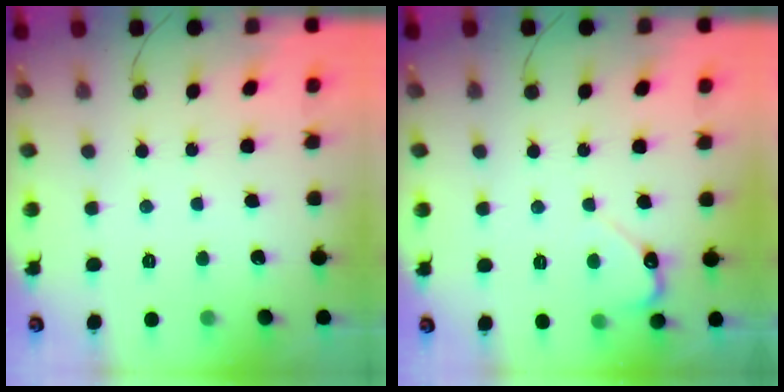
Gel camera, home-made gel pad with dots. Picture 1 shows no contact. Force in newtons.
{"total": 3.3, "press": 3.3, "slide": 0.3}